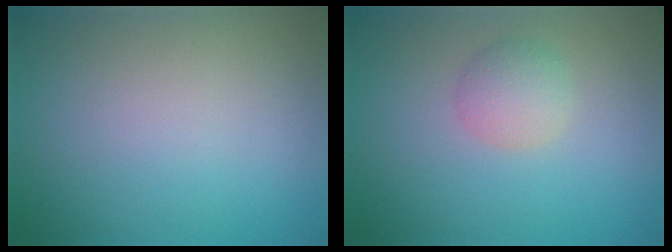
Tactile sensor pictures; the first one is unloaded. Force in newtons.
{"total": 2.3, "press": 2.3, "slide": 0.0}